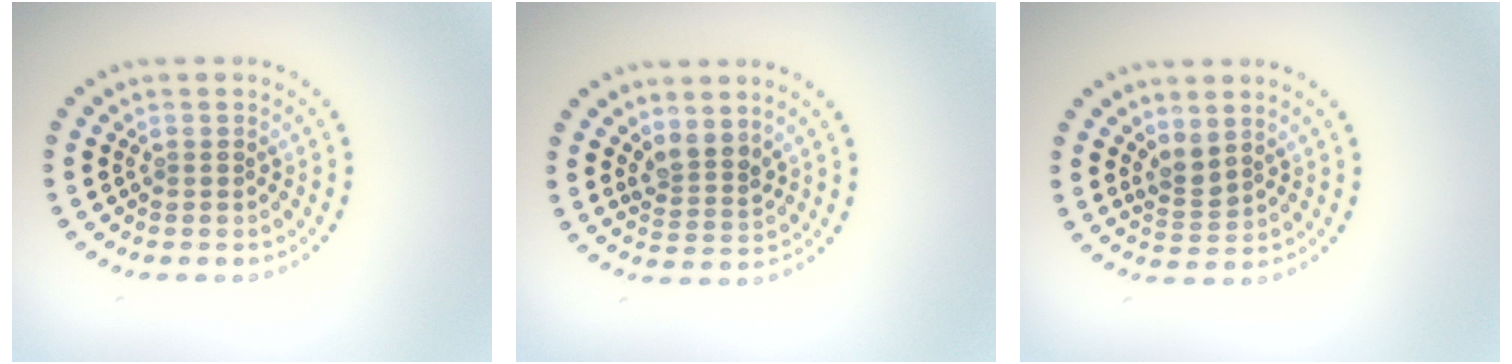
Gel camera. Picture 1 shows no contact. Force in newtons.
{"total": 2.4, "press": 1.9, "slide": 1.5}
{"total": 1.8, "press": 1.4, "slide": 1.0}